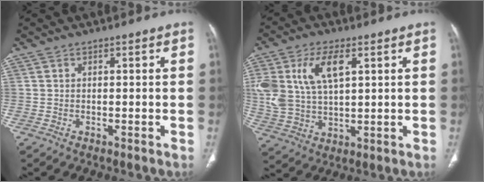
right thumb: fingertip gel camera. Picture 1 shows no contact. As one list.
[{"total": 13.6, "force": [4.6, 7.1, 10.6], "torque": [-0.228, 0.000, 0.096]}]